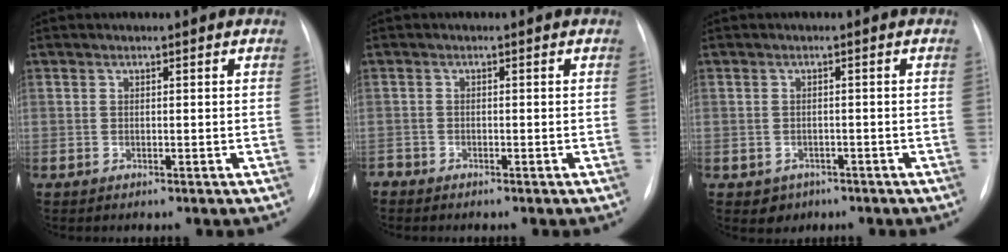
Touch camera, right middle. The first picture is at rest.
{"total": 1.2, "force": [-1.1, 0.5, -0.1], "torque": [0.003, 0.000, -0.021]}
{"total": 2.4, "force": [-1.2, 2.1, 0.3], "torque": [-0.002, 0.009, -0.007]}